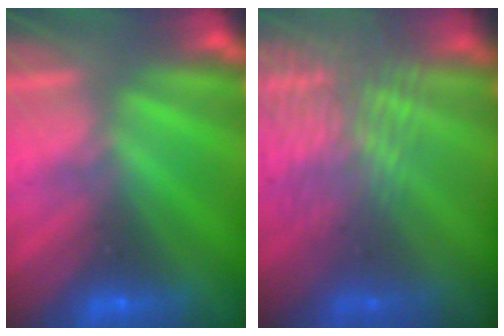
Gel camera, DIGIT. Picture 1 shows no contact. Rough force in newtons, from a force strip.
{"total": 4.6}